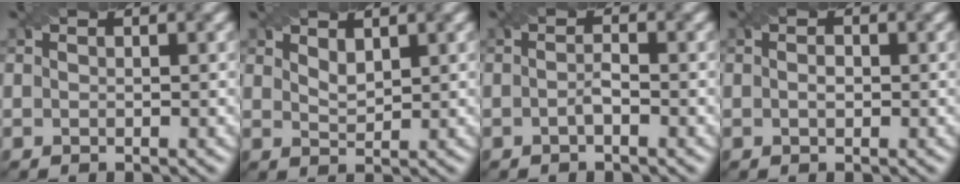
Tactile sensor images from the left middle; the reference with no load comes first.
{"total": 1.6, "force": [1.2, 0.6, 0.9], "torque": [-0.019, -0.003, 0.027]}
{"total": 1.1, "force": [-0.5, 0.2, 1.0], "torque": [-0.020, 0.002, -0.010]}
{"total": 0.9, "force": [-0.1, 0.5, 0.7], "torque": [-0.013, 0.000, -0.002]}